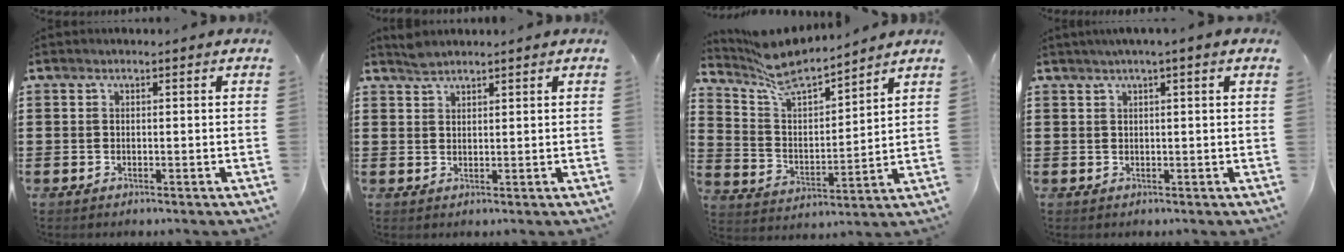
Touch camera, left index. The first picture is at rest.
{"total": 1.7, "force": [1.7, 0.3, 0.4], "torque": [-0.011, -0.001, 0.032]}
{"total": 7.5, "force": [7.0, 1.1, 2.4], "torque": [-0.082, -0.050, 0.123]}
{"total": 1.3, "force": [0.7, 0.0, 1.0], "torque": [-0.021, 0.000, 0.013]}